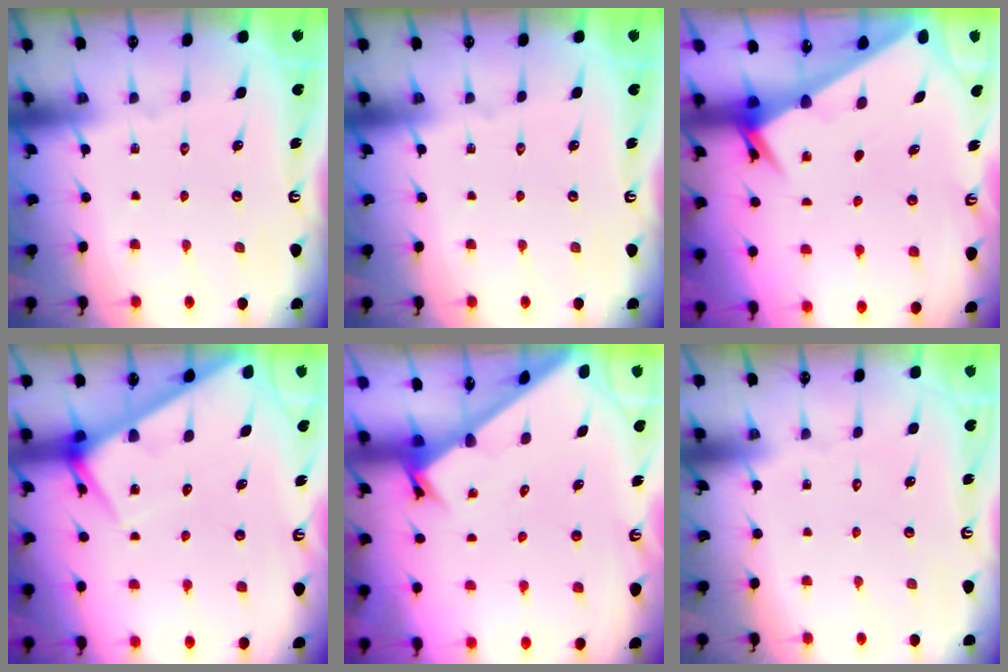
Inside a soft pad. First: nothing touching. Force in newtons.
{"total": 0.0}
{"total": 2.6, "press": 2.6, "slide": 0.2}
{"total": 5.7, "press": 5.6, "slide": 0.6}
{"total": 2.6, "press": 2.6, "slide": 0.3}
{"total": 1.8, "press": 1.8, "slide": 0.0}